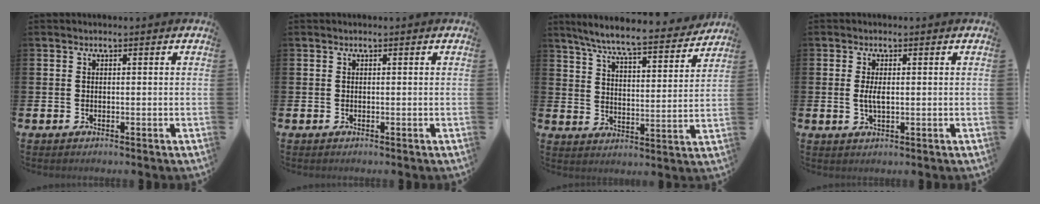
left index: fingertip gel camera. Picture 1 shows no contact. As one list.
[{"total": 0.0}, {"total": 7.8, "force": [7.1, 0.3, 3.1], "torque": [-0.080, -0.052, 0.119]}, {"total": 2.5, "force": [0.1, 1.0, 2.3], "torque": [-0.045, 0.004, 0.000]}]